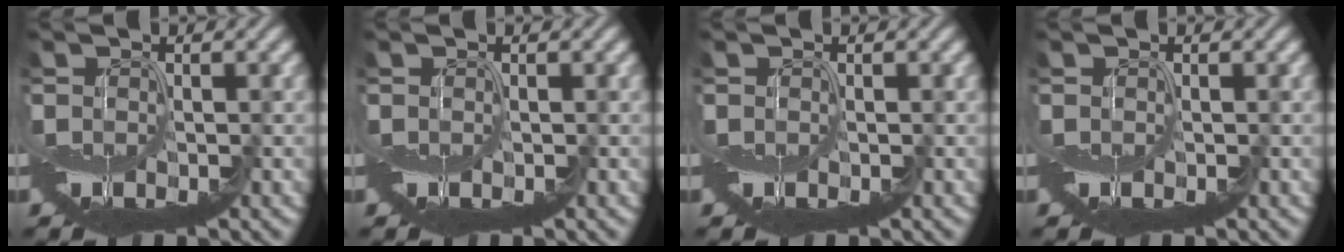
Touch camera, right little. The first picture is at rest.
{"total": 0.0}
{"total": 0.0}
{"total": 0.0}